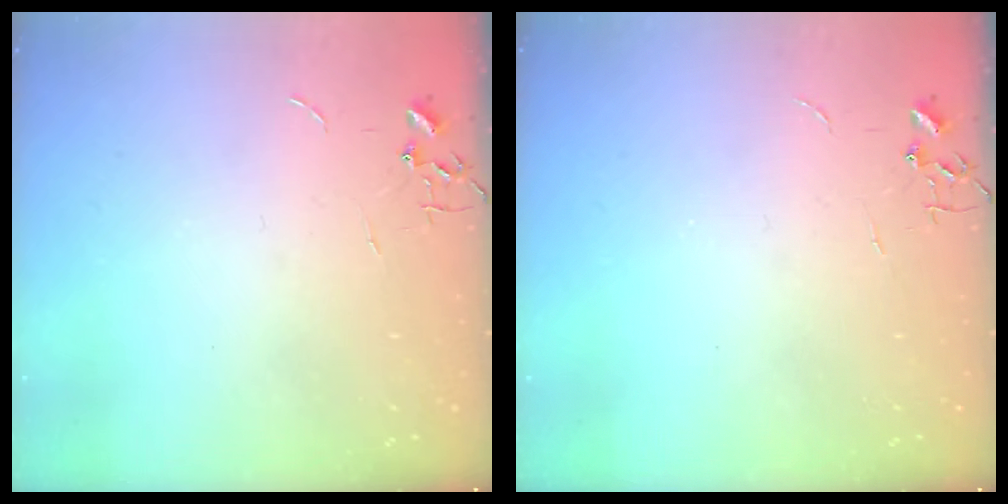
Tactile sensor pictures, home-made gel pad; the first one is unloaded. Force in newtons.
{"total": 0.0}